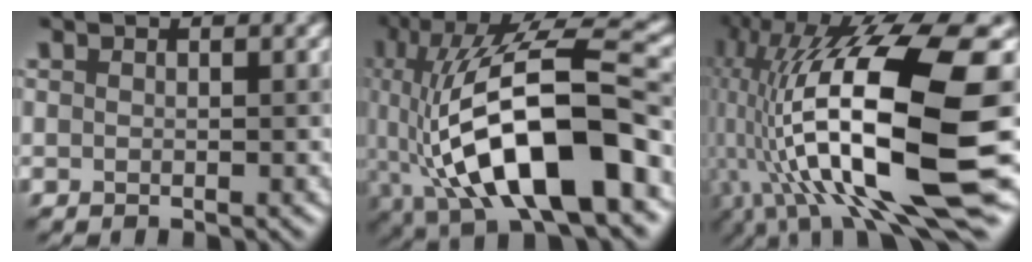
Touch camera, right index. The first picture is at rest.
{"total": 14.5, "force": [-2.9, 5.4, 13.1], "torque": [-0.225, 0.010, -0.054]}
{"total": 19.0, "force": [-0.9, 5.9, 18.0], "torque": [-0.342, 0.003, -0.006]}